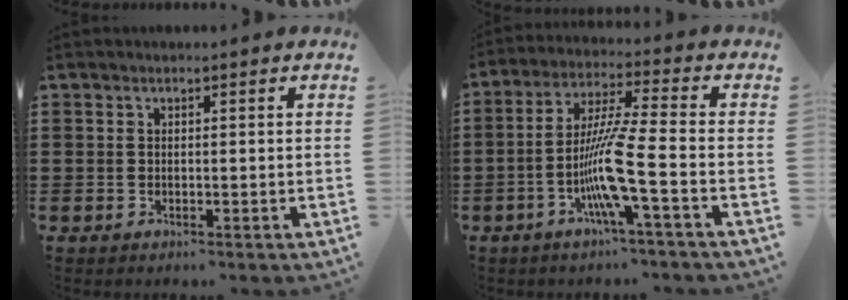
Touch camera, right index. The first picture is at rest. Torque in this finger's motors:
{"motor_torque": [2.14, 0.00, 0.98, 0.21]}